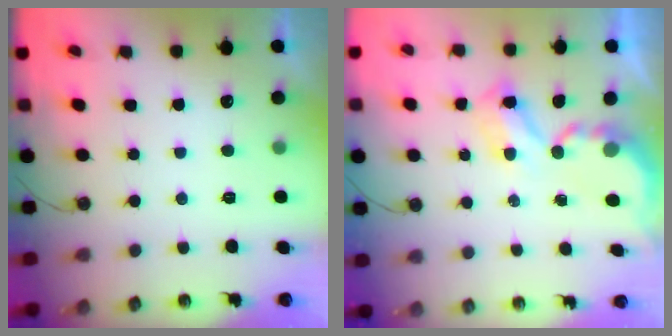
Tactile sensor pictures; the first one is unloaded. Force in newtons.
{"total": 5.2, "press": 5.1, "slide": 0.4}